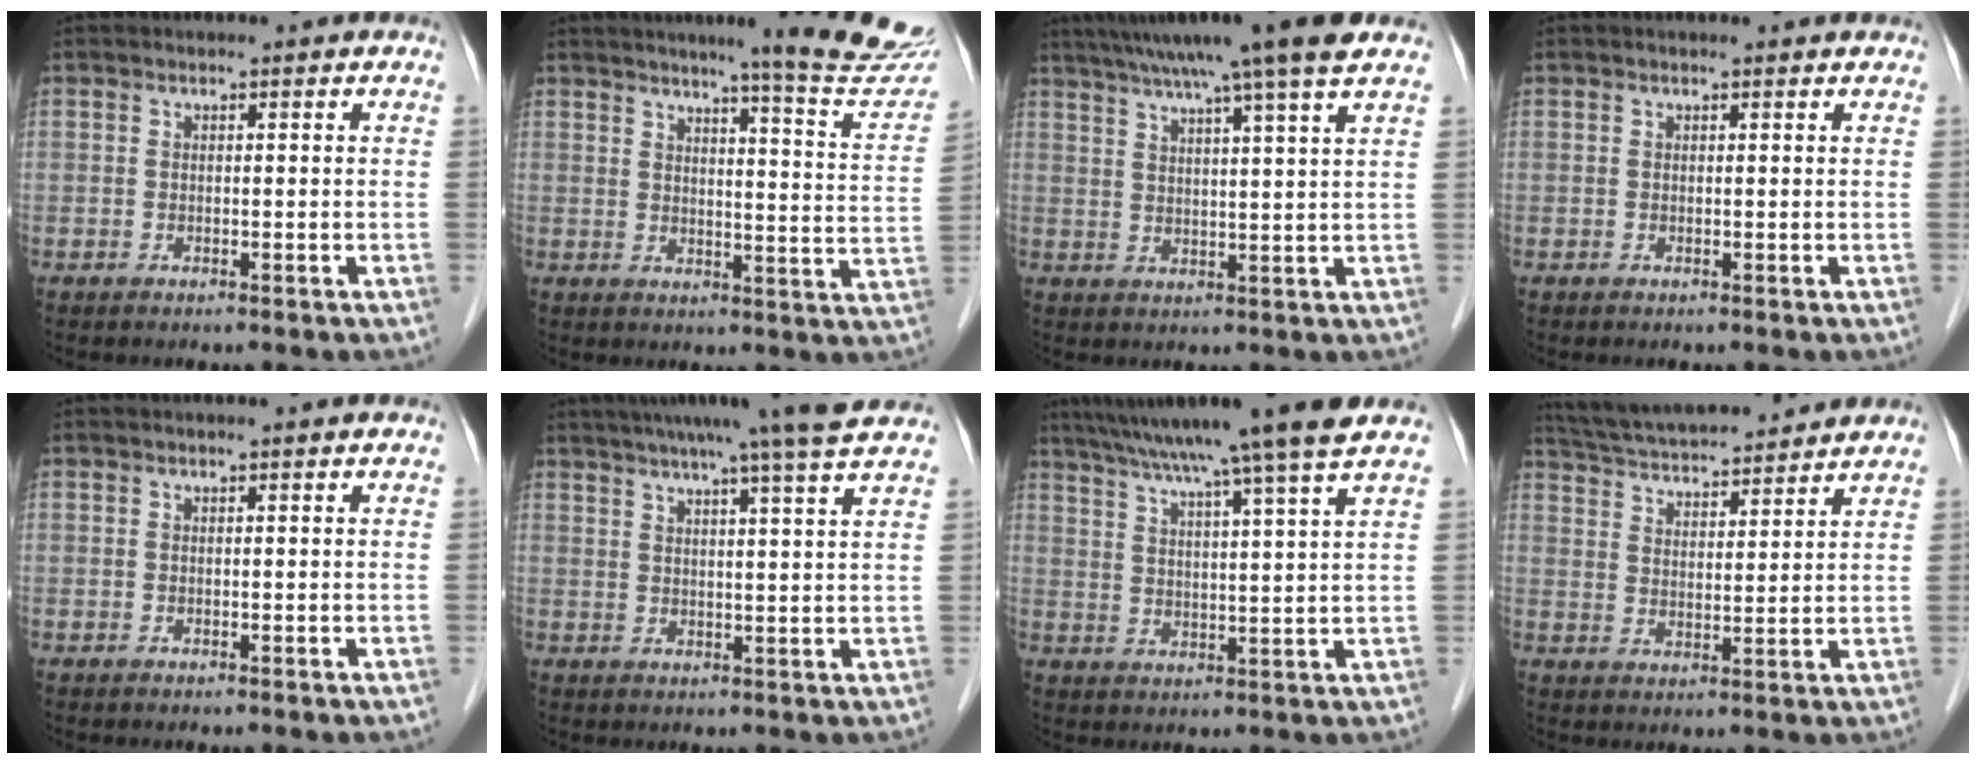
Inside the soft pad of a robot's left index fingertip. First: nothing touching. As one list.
[{"total": 15.5, "force": [13.8, -0.4, 6.9], "torque": [-0.076, -0.066, 0.153]}, {"total": 13.5, "force": [10.5, -1.5, 8.3], "torque": [-0.137, 0.022, 0.143]}, {"total": 0.9, "force": [0.9, 0.0, 0.1], "torque": [-0.010, 0.003, 0.009]}, {"total": 0.0}, {"total": 13.4, "force": [11.3, -1.4, 7.2], "torque": [-0.117, 0.009, 0.140]}, {"total": 15.1, "force": [12.2, -2.2, 8.6], "torque": [-0.143, 0.003, 0.174]}, {"total": 15.0, "force": [13.8, 1.7, 5.5], "torque": [-0.101, 0.031, 0.224]}]